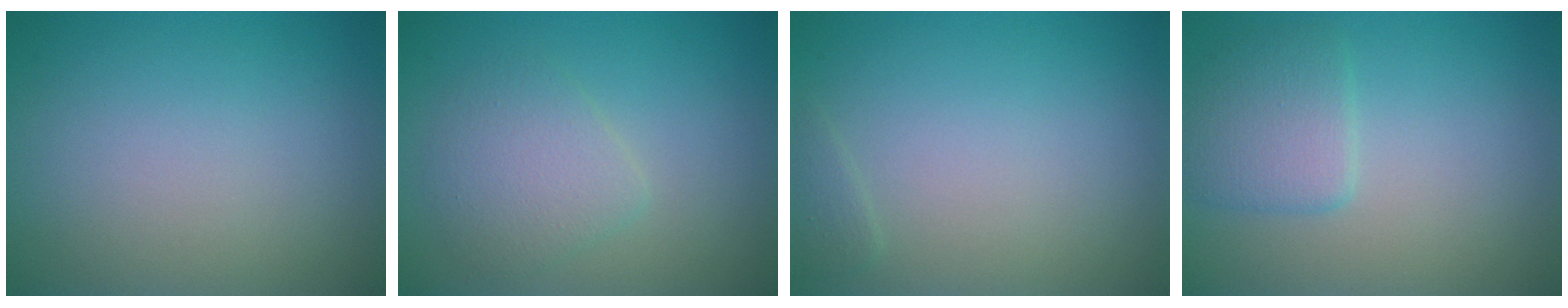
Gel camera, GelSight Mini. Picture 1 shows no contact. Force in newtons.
{"total": 2.9, "press": 2.9, "slide": 0.0}
{"total": 0.7, "press": 0.7, "slide": 0.1}
{"total": 2.8, "press": 2.8, "slide": 0.1}